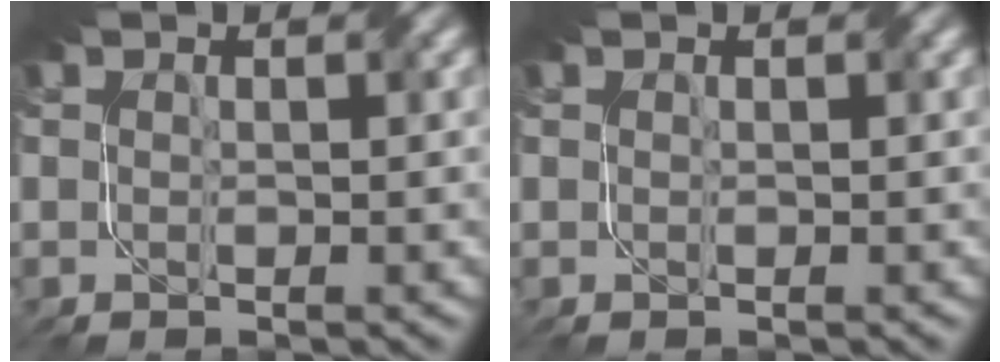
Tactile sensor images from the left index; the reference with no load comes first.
{"total": 0.0}